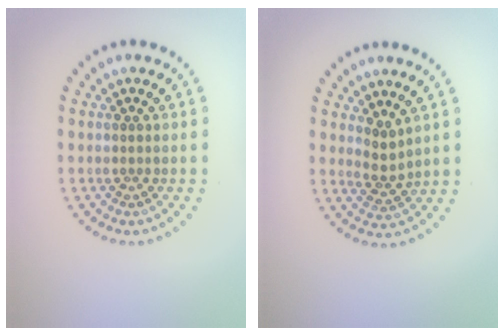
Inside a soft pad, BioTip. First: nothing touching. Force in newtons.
{"total": 2.1, "press": 1.5, "slide": 1.4}